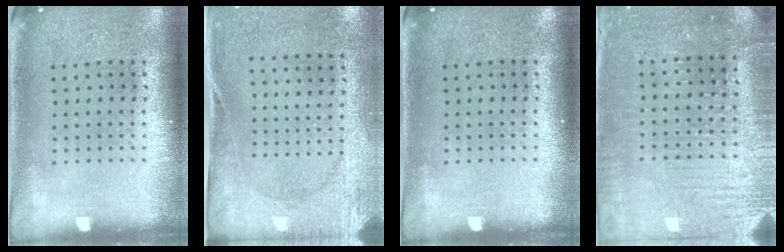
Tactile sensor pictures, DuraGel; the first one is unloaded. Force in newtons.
{"total": 2.7, "press": 2.1, "slide": 1.7}
{"total": 0.0}
{"total": 3.2, "press": 3.2, "slide": 0.4}